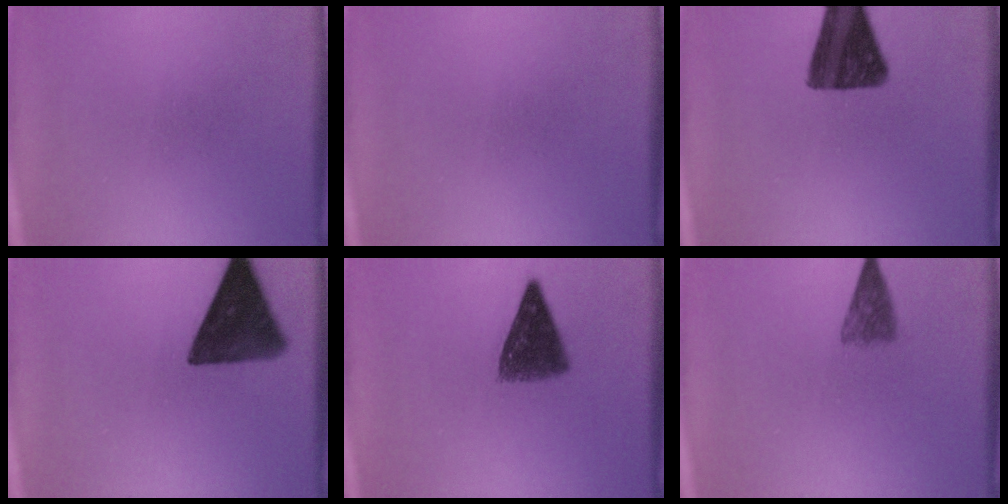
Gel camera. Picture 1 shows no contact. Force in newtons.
{"total": 0.0}
{"total": 13.2}
{"total": 12.6}
{"total": 8.0}
{"total": 3.4}